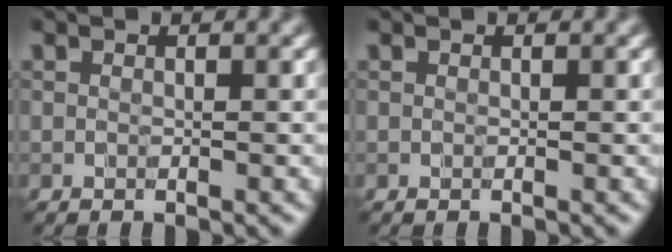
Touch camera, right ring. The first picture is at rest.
{"total": 0.0}